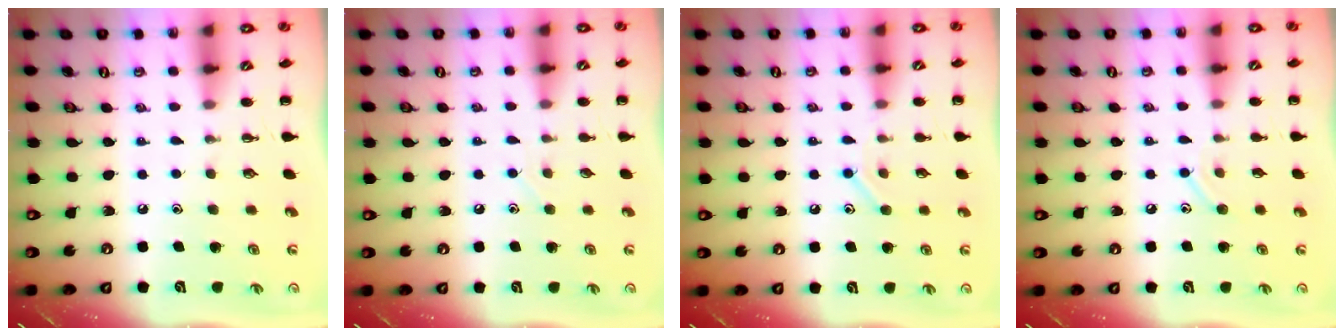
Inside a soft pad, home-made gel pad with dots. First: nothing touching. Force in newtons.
{"total": 2.9, "press": 2.7, "slide": 0.9}
{"total": 7.5, "press": 7.4, "slide": 1.4}
{"total": 7.1, "press": 6.9, "slide": 1.8}